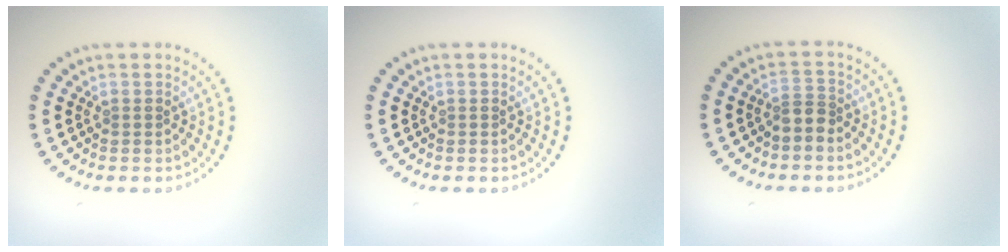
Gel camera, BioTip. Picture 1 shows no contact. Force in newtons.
{"total": 0.0}
{"total": 1.9, "press": 1.5, "slide": 1.2}